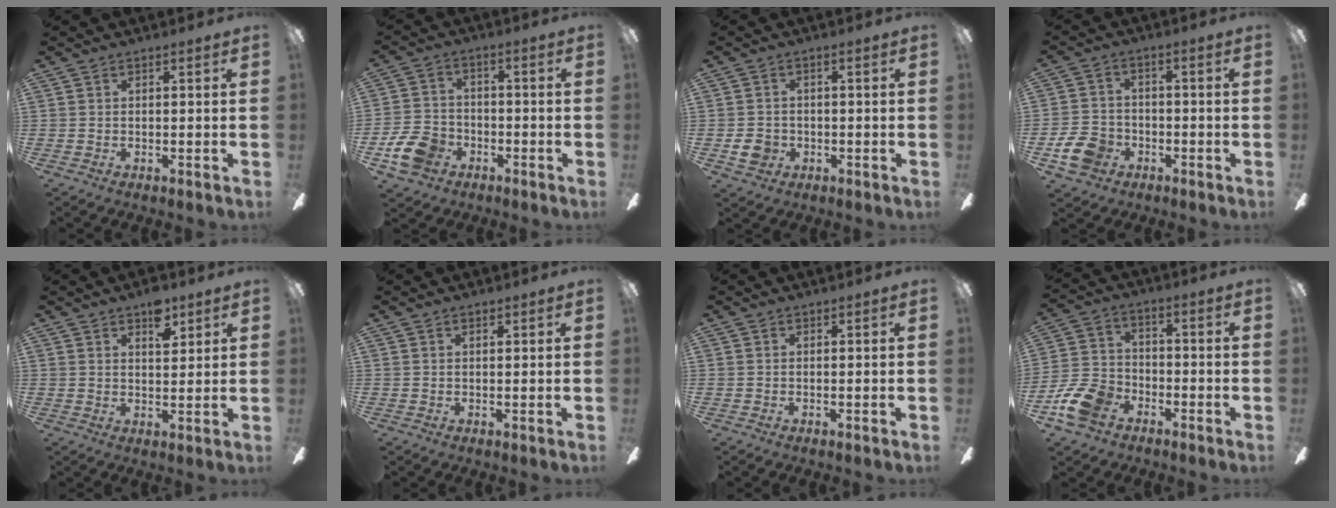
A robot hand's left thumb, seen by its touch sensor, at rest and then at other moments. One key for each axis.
{"total": 9.9, "fx": -4.8, "fy": 7.2, "fz": 4.7, "tx": -0.122, "ty": 0.029, "tz": -0.089}
{"total": 4.3, "fx": -1.3, "fy": 3.6, "fz": 1.9, "tx": -0.037, "ty": 0.001, "tz": -0.026}
{"total": 8.7, "fx": -3.9, "fy": 6.6, "fz": 4.2, "tx": -0.109, "ty": 0.023, "tz": -0.073}
{"total": 6.5, "fx": 4.4, "fy": 3.0, "fz": 3.7, "tx": -0.034, "ty": -0.022, "tz": 0.071}
{"total": 1.0, "fx": 0.7, "fy": 0.4, "fz": 0.6, "tx": -0.007, "ty": -0.003, "tz": 0.010}
{"total": 0.0}
{"total": 11.9, "fx": -6.5, "fy": 7.9, "fz": 6.1, "tx": -0.147, "ty": 0.039, "tz": -0.123}